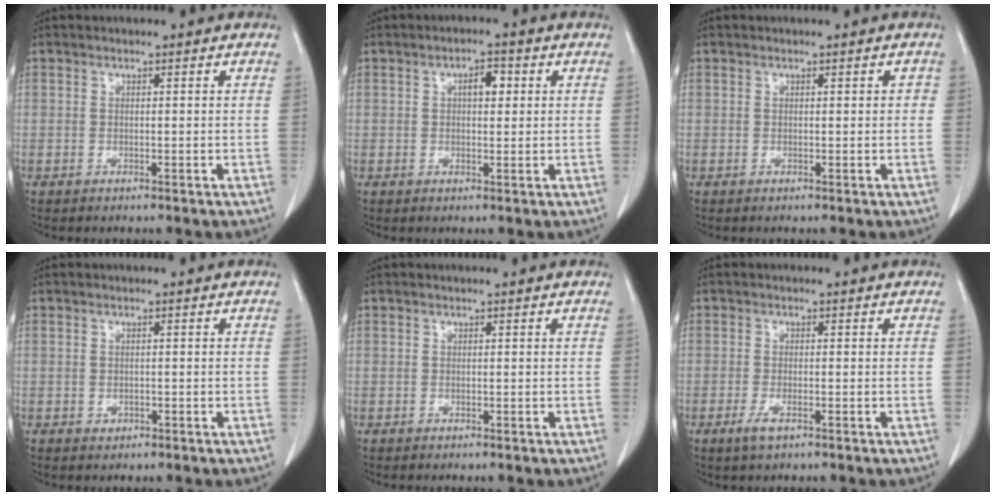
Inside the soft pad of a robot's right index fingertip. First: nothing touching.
{"total": 3.0, "force": [0.8, 1.3, 2.6], "torque": [-0.042, 0.006, 0.011]}
{"total": 0.9, "force": [0.2, 0.5, 0.7], "torque": [-0.007, 0.005, 0.003]}
{"total": 0.8, "force": [-0.4, 0.7, 0.3], "torque": [-0.005, 0.001, -0.002]}
{"total": 0.0}
{"total": 2.4, "force": [-1.4, 0.6, 1.8], "torque": [-0.039, -0.003, -0.025]}